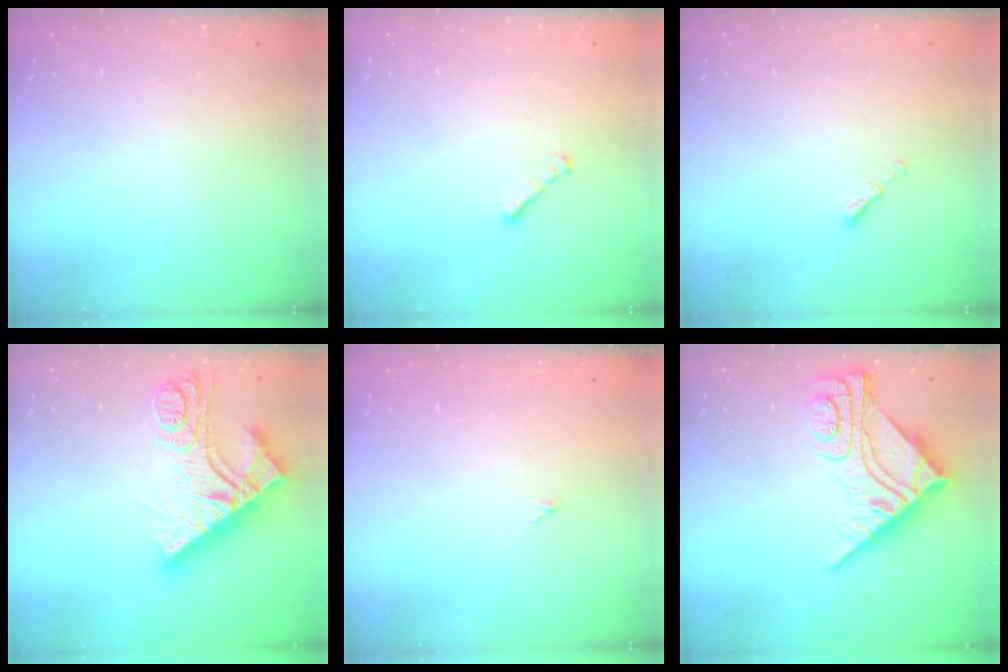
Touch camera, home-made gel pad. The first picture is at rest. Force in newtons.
{"total": 1.8, "press": 1.7, "slide": 0.6}
{"total": 0.0}
{"total": 15.8, "press": 15.8, "slide": 0.6}
{"total": 0.0}
{"total": 12.1, "press": 12.0, "slide": 1.4}